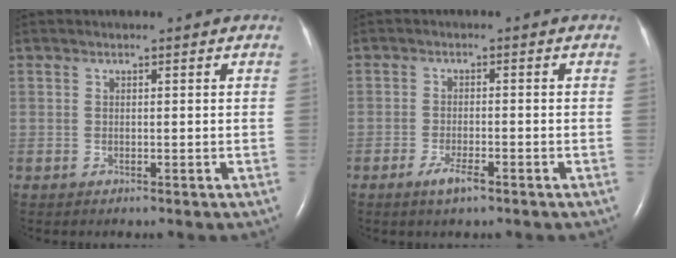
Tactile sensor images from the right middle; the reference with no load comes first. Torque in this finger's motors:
{"motor_torque": [0.01, -0.01, 0.01, 0.03]}